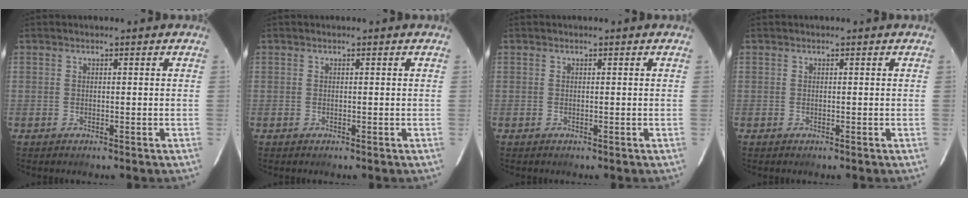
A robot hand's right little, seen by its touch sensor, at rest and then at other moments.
{"total": 0.0}
{"total": 0.0}
{"total": 0.0}